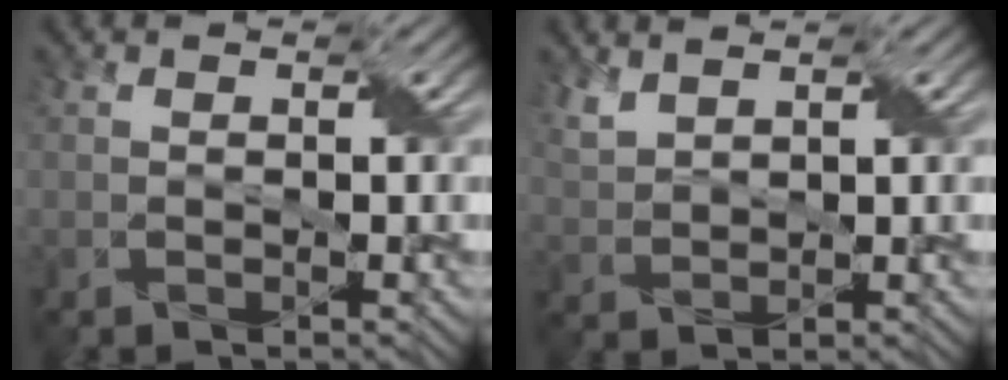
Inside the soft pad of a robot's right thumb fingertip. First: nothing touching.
{"total": 2.7, "force": [2.3, 0.8, 1.3], "torque": [-0.044, 0.003, 0.055]}